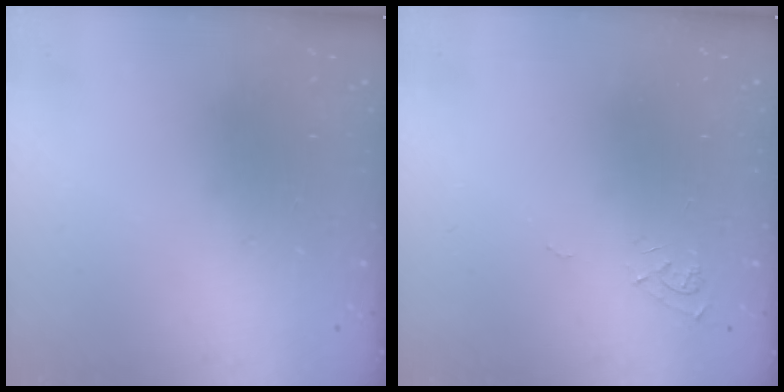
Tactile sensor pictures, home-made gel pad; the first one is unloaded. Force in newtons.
{"total": 6.8, "press": 6.8, "slide": 0.6}